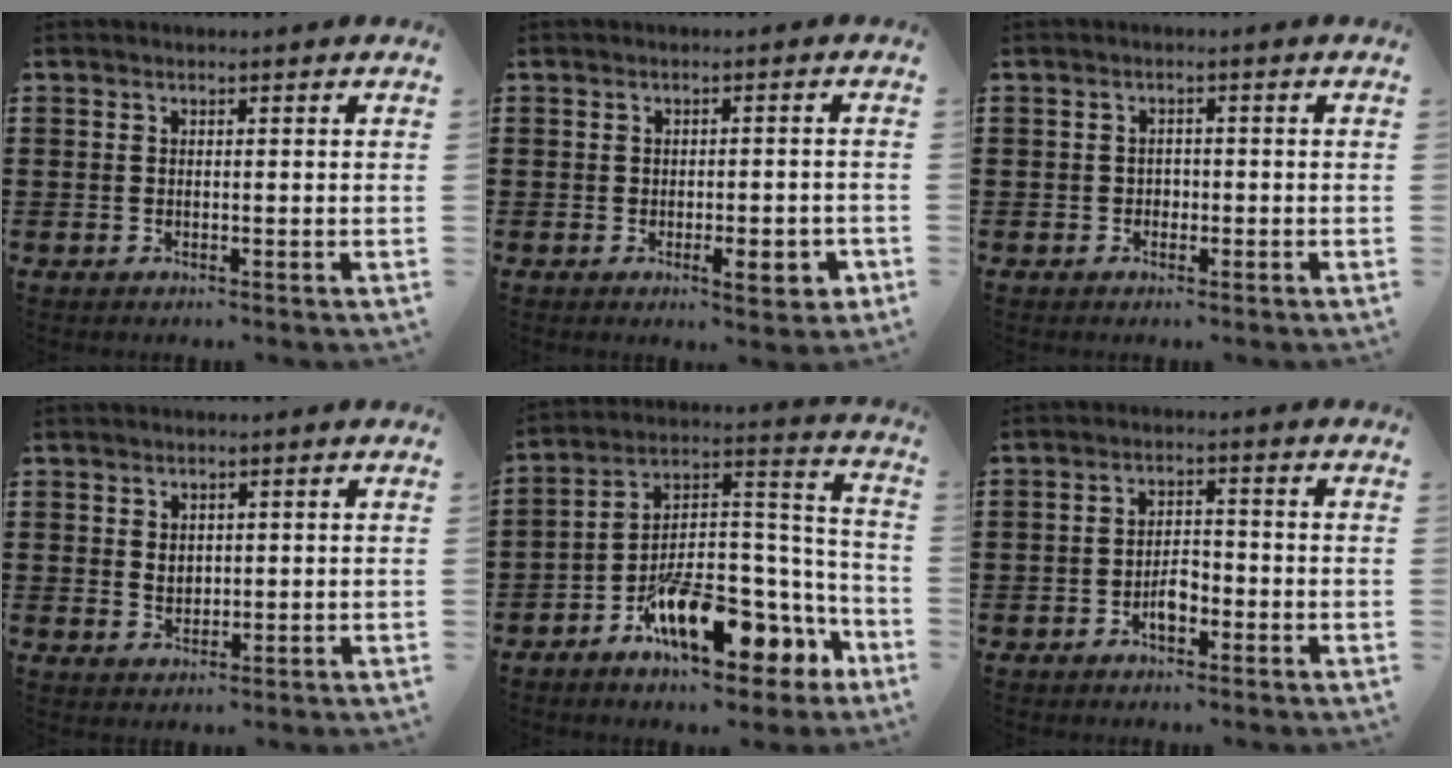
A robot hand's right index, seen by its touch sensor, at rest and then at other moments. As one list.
[{"total": 4.3, "force": [-1.6, 1.7, 3.6], "torque": [-0.048, 0.000, -0.028]}, {"total": 1.2, "force": [-0.5, 1.0, 0.5], "torque": [-0.013, -0.001, -0.011]}, {"total": 1.8, "force": [0.4, 1.5, 1.0], "torque": [-0.023, 0.008, 0.007]}, {"total": 12.5, "force": [-7.5, 5.4, 8.4], "torque": [-0.135, 0.011, -0.132]}, {"total": 3.3, "force": [-1.7, 1.5, 2.3], "torque": [-0.043, 0.005, -0.033]}]